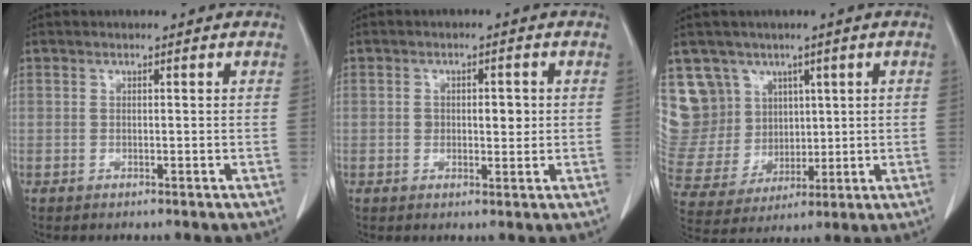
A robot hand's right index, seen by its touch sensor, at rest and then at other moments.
{"total": 3.6, "force": [0.3, 2.1, 2.9], "torque": [-0.042, 0.005, 0.008]}
{"total": 10.7, "force": [6.1, 8.8, 1.0], "torque": [-0.043, 0.047, 0.139]}